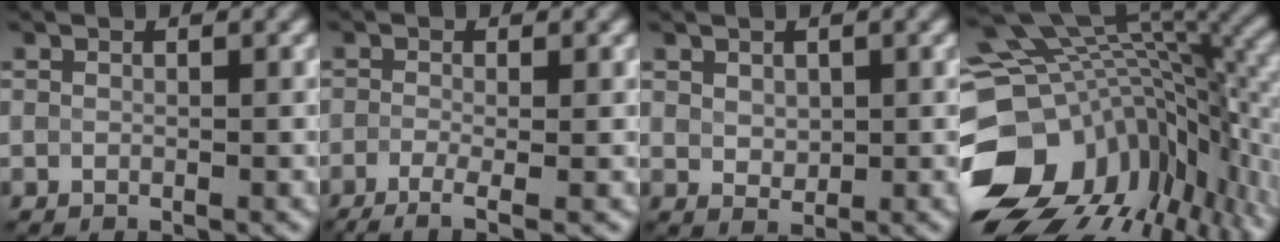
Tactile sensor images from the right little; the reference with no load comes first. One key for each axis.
{"total": 3.2, "fx": -2.4, "fy": 0.4, "fz": 2.1, "tx": -0.034, "ty": -0.004, "tz": -0.043}
{"total": 1.0, "fx": 0.1, "fy": 0.9, "fz": 0.2, "tx": -0.010, "ty": 0.000, "tz": 0.014}
{"total": 16.8, "fx": -5.6, "fy": 11.3, "fz": 11.1, "tx": -0.223, "ty": -0.013, "tz": -0.053}